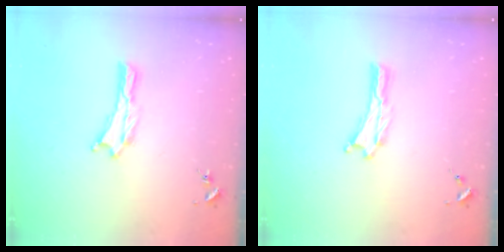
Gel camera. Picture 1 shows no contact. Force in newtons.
{"total": 0.0}